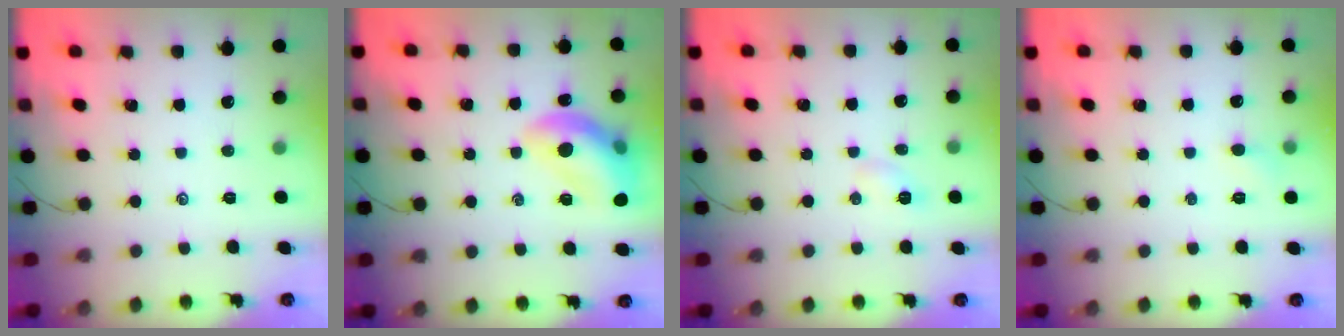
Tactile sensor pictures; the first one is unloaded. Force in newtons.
{"total": 14.6, "press": 14.5, "slide": 1.7}
{"total": 2.9, "press": 2.8, "slide": 0.8}
{"total": 3.0, "press": 2.8, "slide": 1.0}